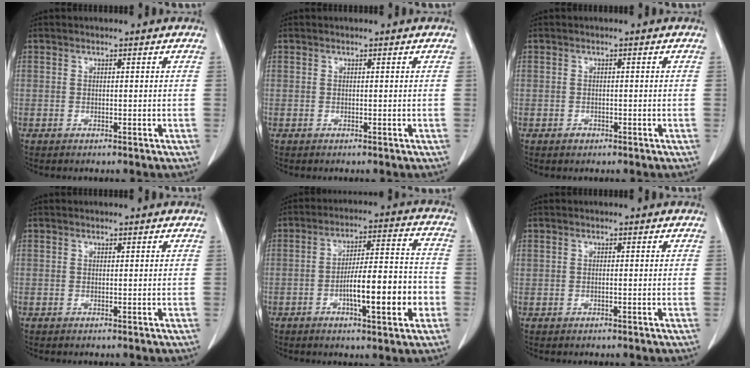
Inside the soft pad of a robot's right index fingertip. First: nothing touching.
{"total": 0.0}
{"total": 0.9, "force": [-0.6, 0.7, 0.2], "torque": [-0.002, 0.002, -0.008]}
{"total": 0.0}
{"total": 12.3, "force": [-3.8, 2.0, 11.6], "torque": [-0.185, 0.014, -0.057]}
{"total": 0.0}